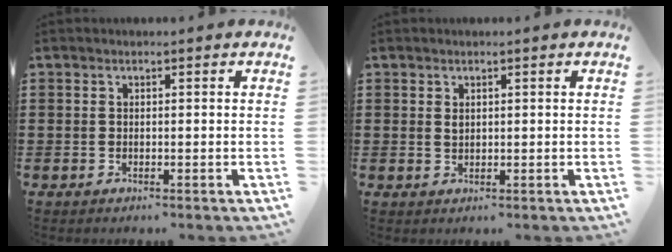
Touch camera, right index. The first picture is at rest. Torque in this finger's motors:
{"motor_torque": [-0.13, 0.05, 0.08, 0.01]}